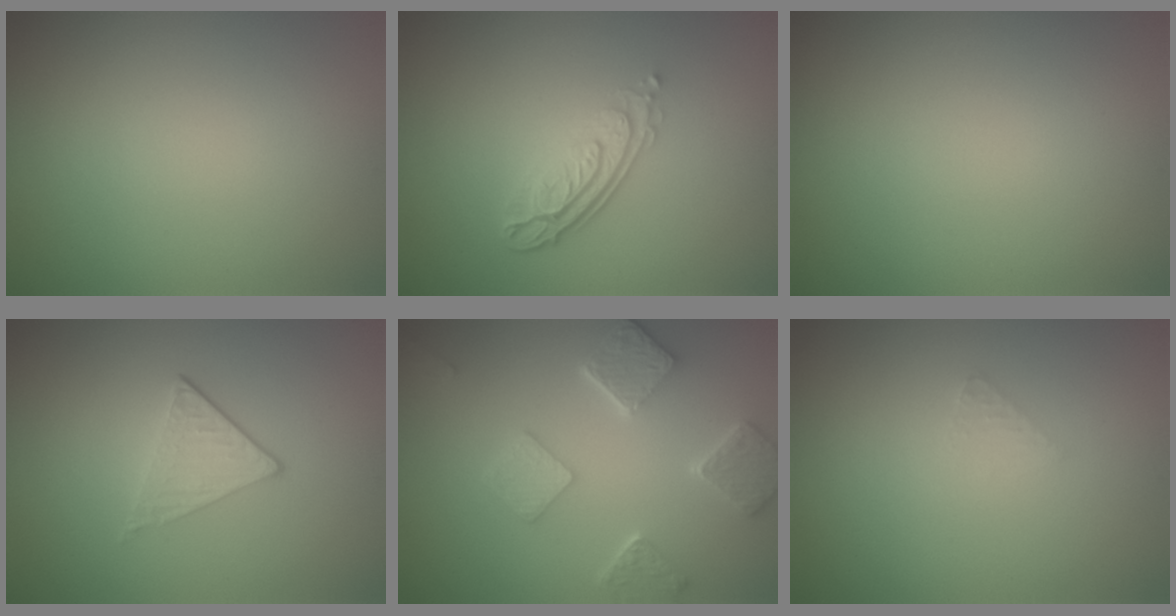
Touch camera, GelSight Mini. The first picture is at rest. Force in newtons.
{"total": 4.1, "press": 2.9, "slide": 2.8}
{"total": 0.0}
{"total": 1.7, "press": 1.4, "slide": 1.0}
{"total": 4.9, "press": 3.9, "slide": 3.0}
{"total": 0.8, "press": 0.8, "slide": 0.1}